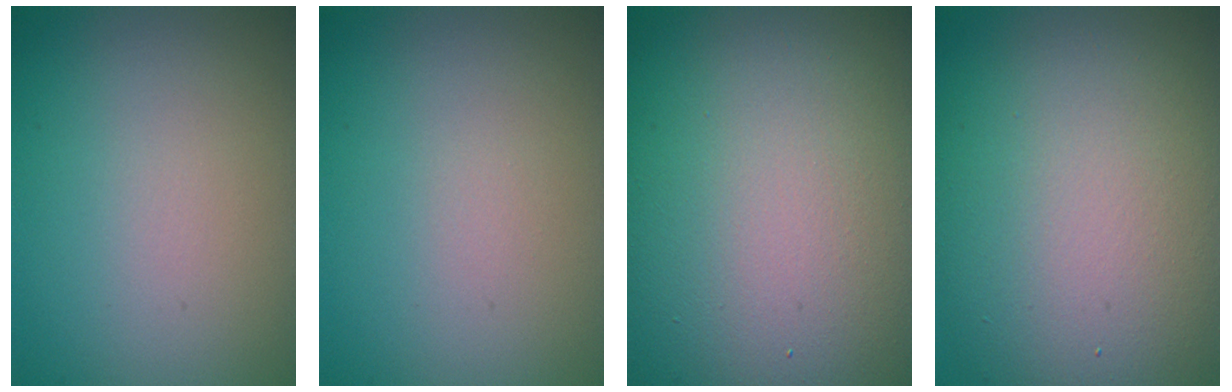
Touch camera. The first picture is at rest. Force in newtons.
{"total": 0.0}
{"total": 24.9, "press": 24.8, "slide": 1.4}
{"total": 12.9, "press": 12.8, "slide": 1.0}